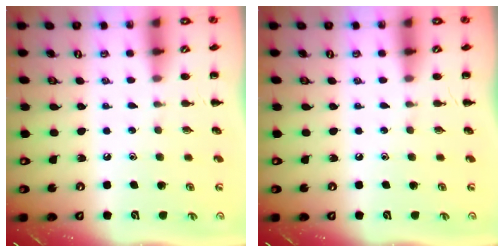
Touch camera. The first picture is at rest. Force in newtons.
{"total": 0.0}